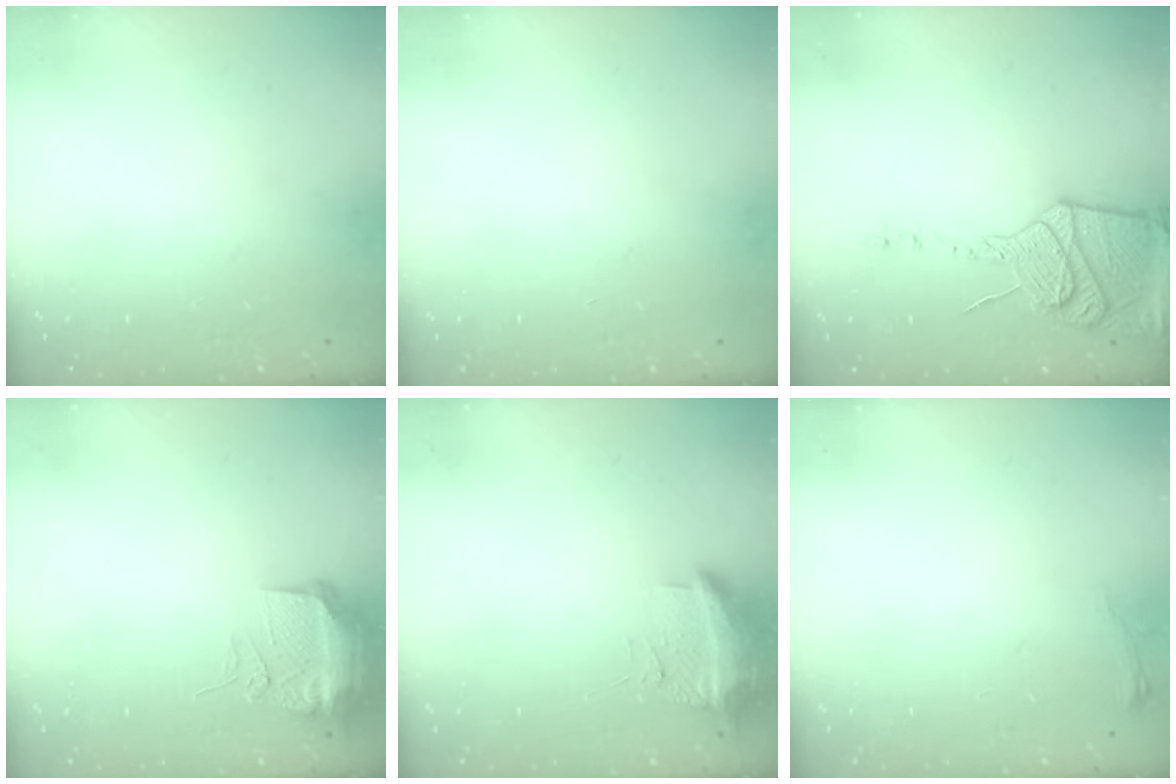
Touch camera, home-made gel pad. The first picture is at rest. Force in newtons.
{"total": 0.0}
{"total": 16.9, "press": 16.8, "slide": 1.6}
{"total": 16.8, "press": 12.6, "slide": 11.1}
{"total": 10.0, "press": 9.9, "slide": 1.7}
{"total": 3.1, "press": 3.1, "slide": 0.5}